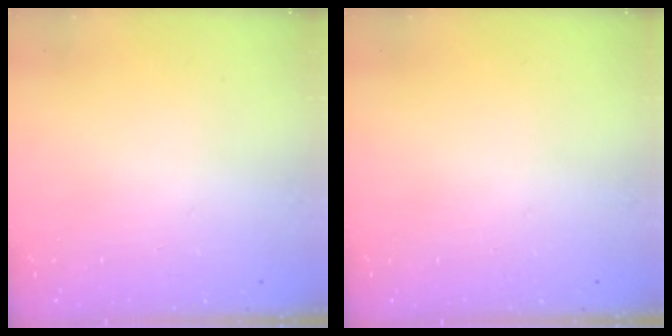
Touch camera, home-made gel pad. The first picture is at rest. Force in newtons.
{"total": 0.0}